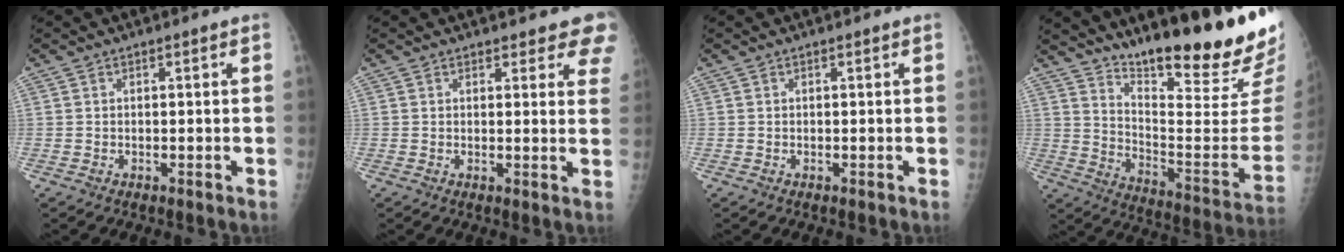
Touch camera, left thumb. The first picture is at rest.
{"total": 7.3, "force": [6.5, 2.8, 1.8], "torque": [0.030, -0.025, 0.049]}
{"total": 0.0}
{"total": 24.2, "force": [20.0, 2.0, 13.5], "torque": [-0.183, -0.168, 0.293]}